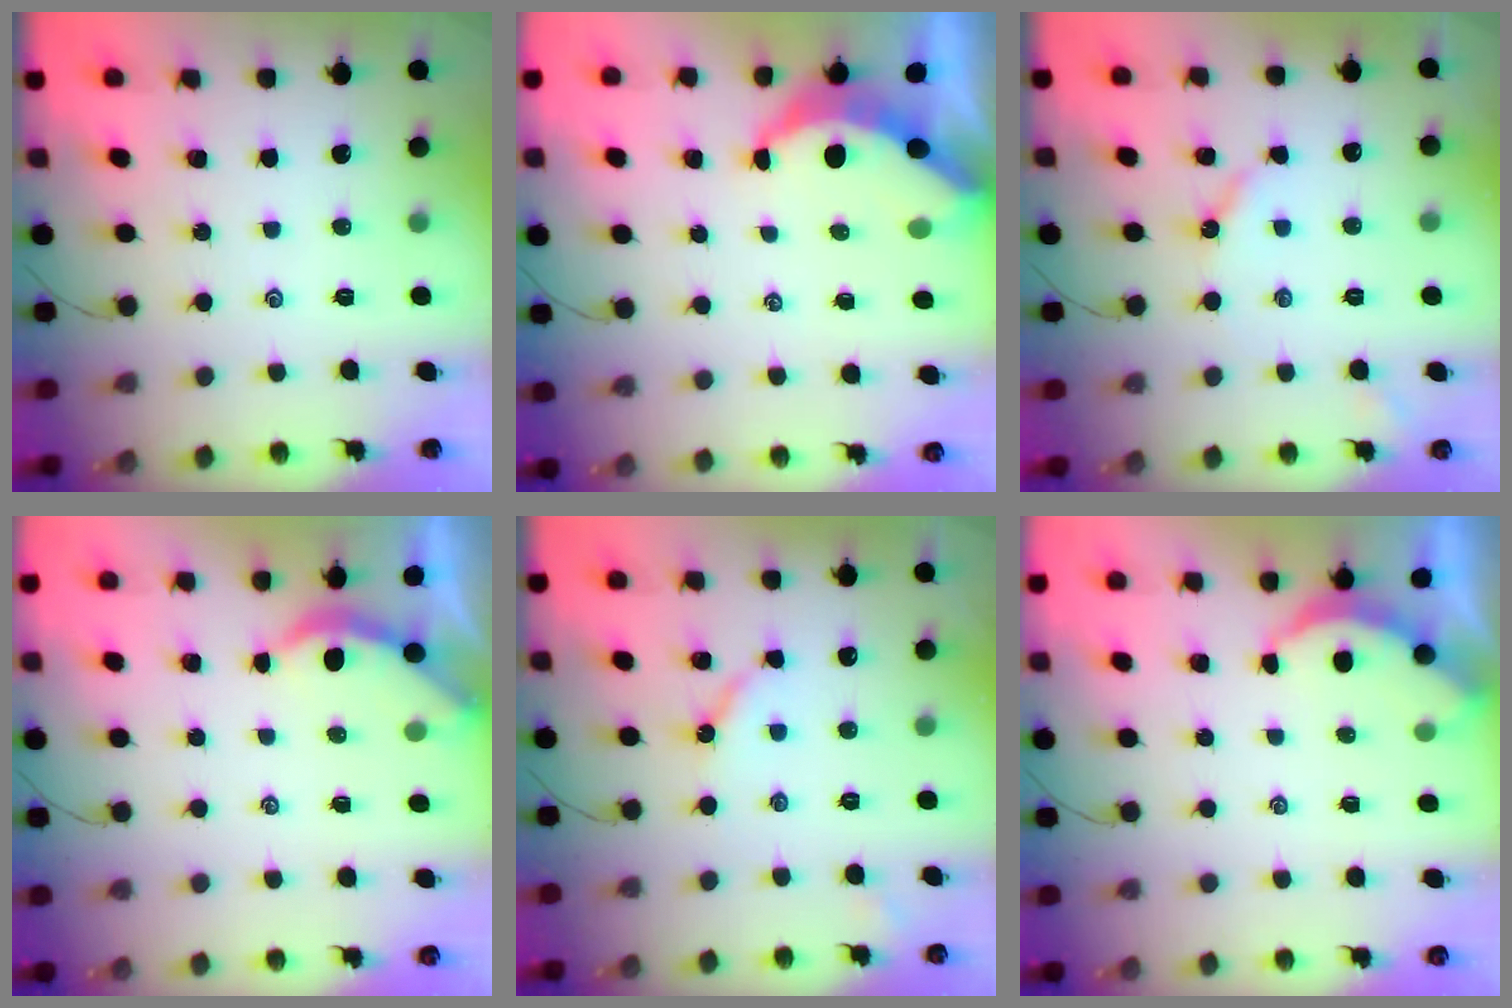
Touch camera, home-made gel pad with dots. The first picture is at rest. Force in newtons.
{"total": 5.7, "press": 5.7, "slide": 0.7}
{"total": 3.6, "press": 3.6, "slide": 0.3}
{"total": 2.3, "press": 2.3, "slide": 0.5}
{"total": 4.3, "press": 4.2, "slide": 0.6}
{"total": 2.1, "press": 2.0, "slide": 0.4}